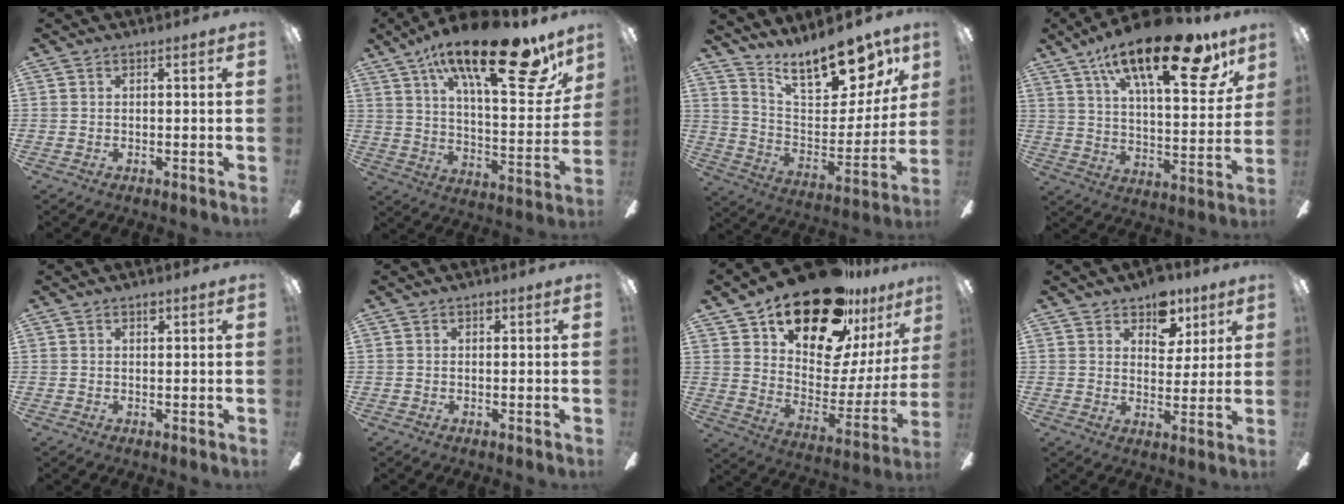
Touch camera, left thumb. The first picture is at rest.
{"total": 28.8, "force": [17.9, 9.6, 20.4], "torque": [-0.307, -0.098, 0.286]}
{"total": 19.7, "force": [15.6, 7.1, 9.6], "torque": [-0.158, -0.107, 0.272]}
{"total": 26.0, "force": [15.9, 8.9, 18.6], "torque": [-0.282, -0.093, 0.254]}
{"total": 1.7, "force": [1.1, 0.9, 1.0], "torque": [-0.005, -0.003, 0.015]}
{"total": 1.3, "force": [0.7, 0.8, 0.8], "torque": [-0.009, 0.002, 0.010]}
{"total": 26.6, "force": [20.0, 11.3, 13.6], "torque": [-0.204, -0.129, 0.345]}
{"total": 8.9, "force": [5.9, 5.8, 3.2], "torque": [-0.031, -0.029, 0.105]}